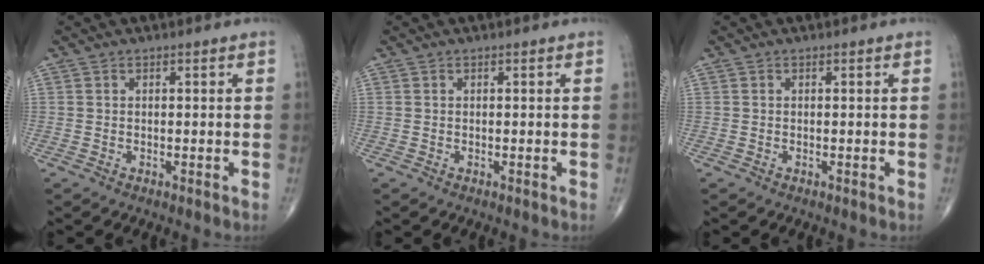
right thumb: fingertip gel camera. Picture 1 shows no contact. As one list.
[{"total": 0.0}, {"total": 0.0}]